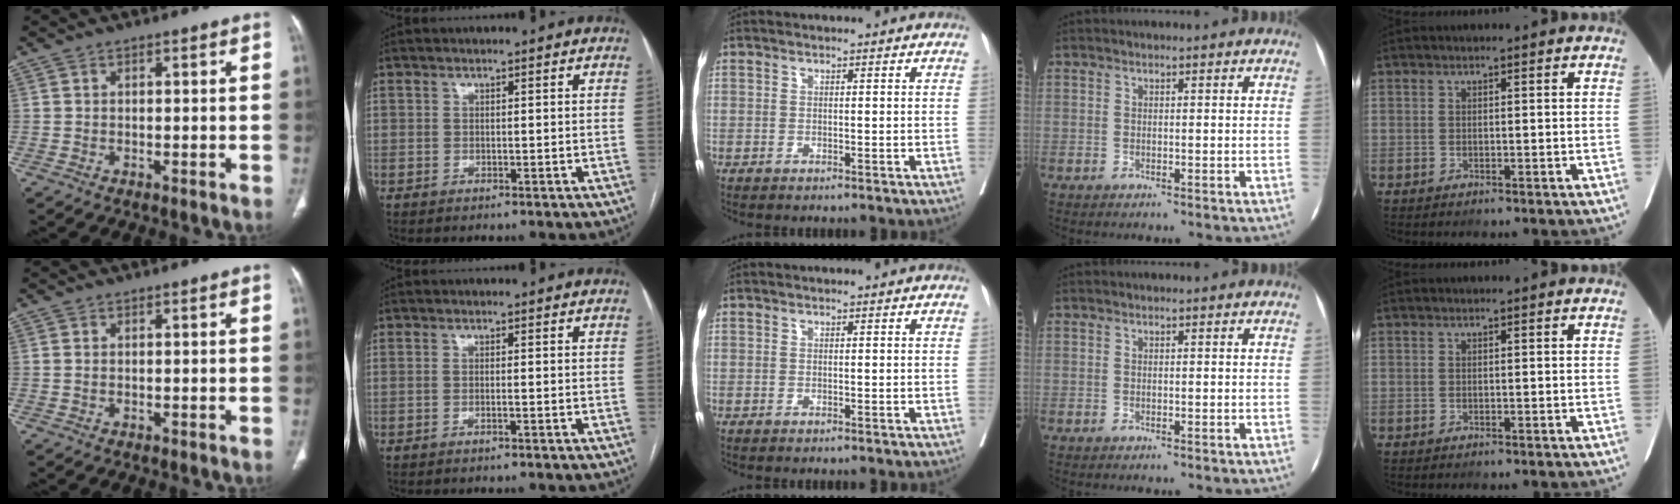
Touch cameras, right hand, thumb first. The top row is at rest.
{"thumb": {"total": 0.6, "force": [0.1, 0.4, 0.4], "torque": [-0.015, 0.003, 0.004]}, "index": {"total": 0.6, "force": [-0.3, 0.0, 0.6], "torque": [-0.015, 0.001, -0.002]}}